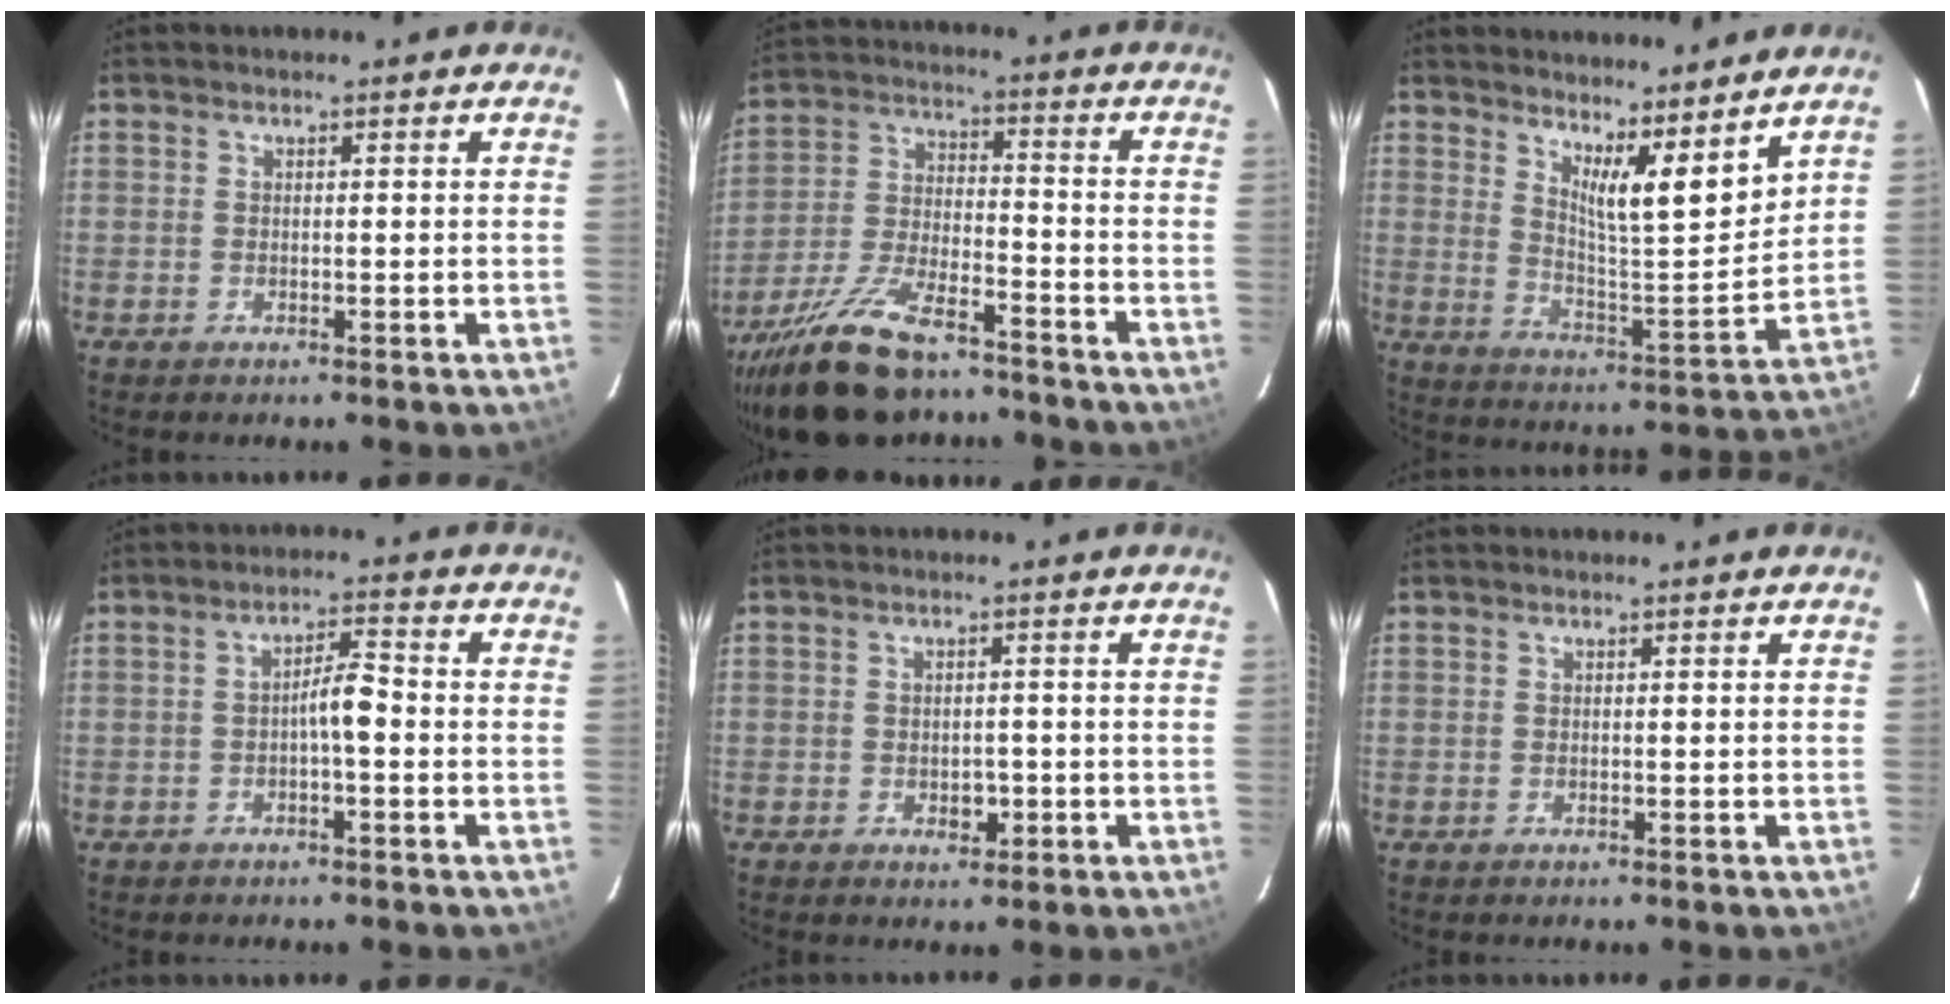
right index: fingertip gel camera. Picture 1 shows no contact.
{"total": 15.4, "force": [-12.0, 4.3, 8.7], "torque": [-0.186, -0.008, -0.217]}
{"total": 9.2, "force": [6.6, 1.1, 6.3], "torque": [-0.109, -0.016, 0.124]}
{"total": 4.1, "force": [-0.9, 0.8, 3.9], "torque": [-0.062, 0.014, -0.013]}
{"total": 2.5, "force": [-0.9, 1.5, 1.7], "torque": [-0.023, 0.003, -0.007]}
{"total": 0.0}